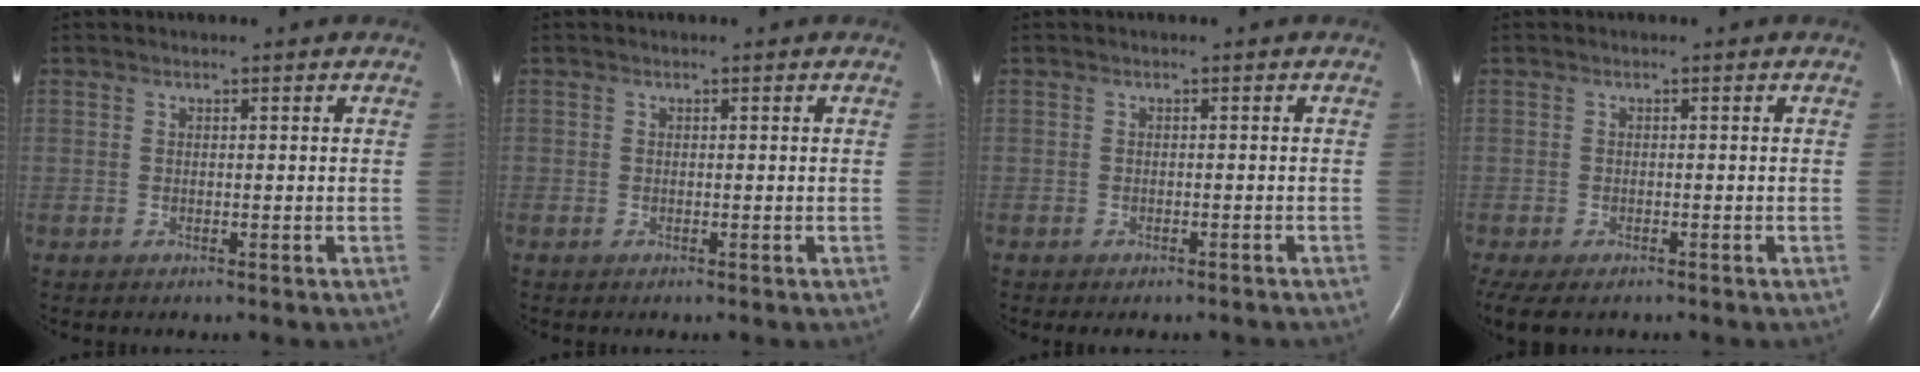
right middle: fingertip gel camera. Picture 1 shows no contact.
{"total": 0.0}
{"total": 3.5, "force": [-3.1, 1.1, 1.3], "torque": [-0.012, 0.000, -0.033]}
{"total": 8.2, "force": [-5.5, 4.2, 4.4], "torque": [-0.112, -0.016, -0.080]}